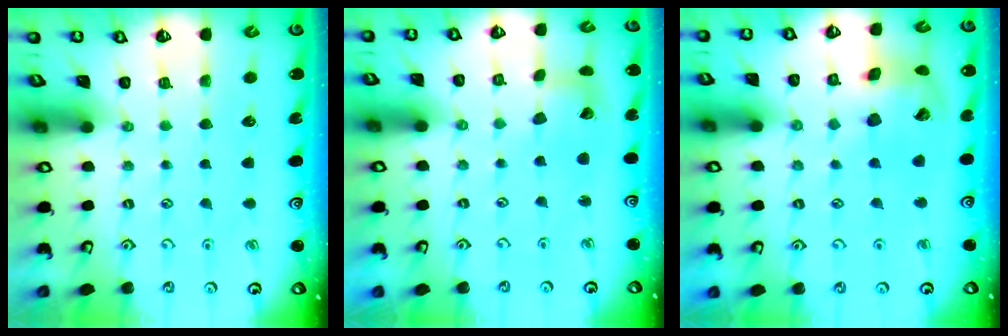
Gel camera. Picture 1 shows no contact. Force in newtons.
{"total": 8.5, "press": 8.4, "slide": 1.1}
{"total": 14.4, "press": 14.2, "slide": 2.3}